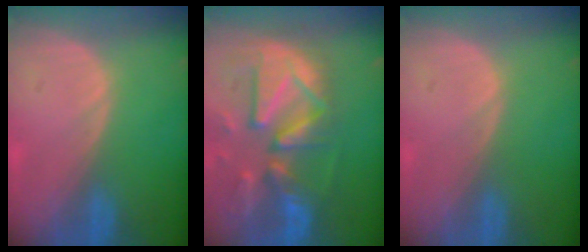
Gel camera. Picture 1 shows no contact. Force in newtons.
{"total": 13.0, "press": 11.3, "slide": 6.4}
{"total": 0.0}